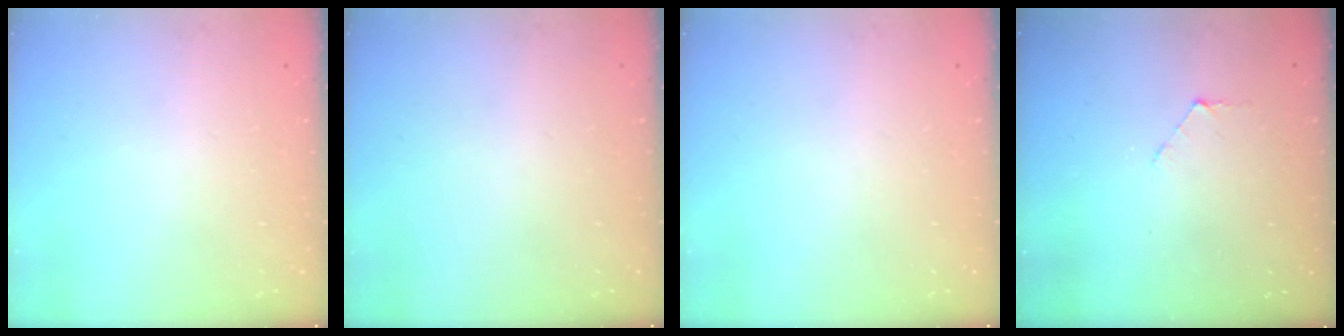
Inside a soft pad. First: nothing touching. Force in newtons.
{"total": 0.0}
{"total": 0.0}
{"total": 3.5, "press": 3.5, "slide": 0.4}